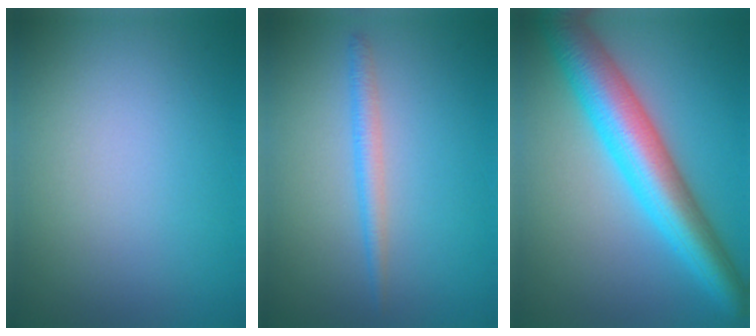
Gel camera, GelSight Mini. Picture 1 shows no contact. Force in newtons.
{"total": 1.7, "press": 1.7, "slide": 0.1}
{"total": 8.4, "press": 8.4, "slide": 0.1}